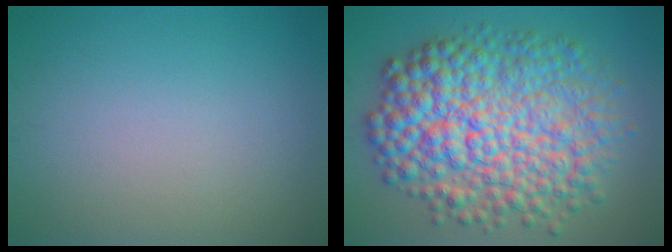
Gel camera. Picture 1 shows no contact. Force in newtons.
{"total": 11.5, "press": 11.5, "slide": 0.1}